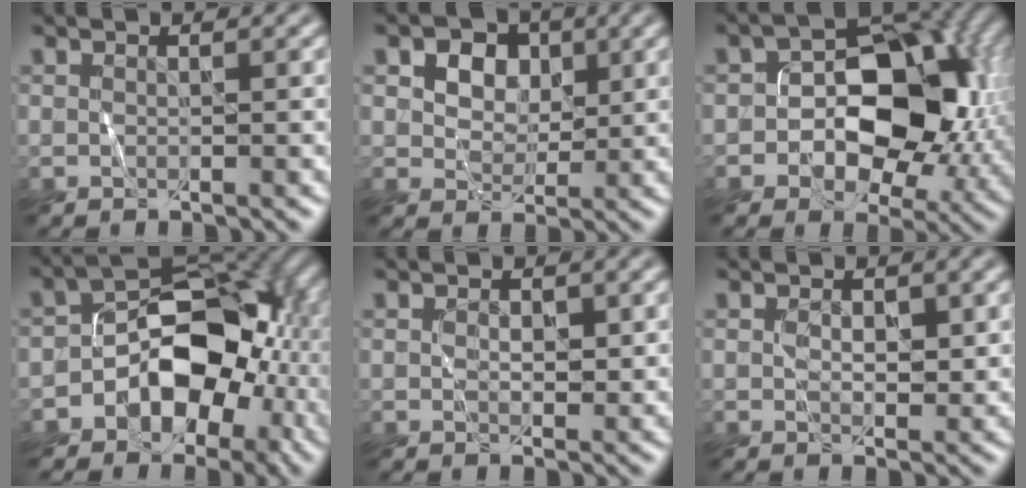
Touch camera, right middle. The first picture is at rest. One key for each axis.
{"total": 6.8, "fx": 3.5, "fy": 4.7, "fz": 3.5, "tx": -0.060, "ty": 0.024, "tz": 0.038}
{"total": 10.0, "fx": -0.8, "fy": 6.5, "fz": 7.5, "tx": -0.084, "ty": 0.022, "tz": -0.017}
{"total": 8.5, "fx": -2.6, "fy": 5.8, "fz": 5.5, "tx": -0.064, "ty": 0.016, "tz": -0.051}
{"total": 1.2, "fx": 0.5, "fy": 0.8, "fz": 0.7, "tx": -0.011, "ty": 0.002, "tz": 0.012}
{"total": 1.5, "fx": 0.6, "fy": 1.1, "fz": 0.9, "tx": -0.014, "ty": 0.001, "tz": 0.014}